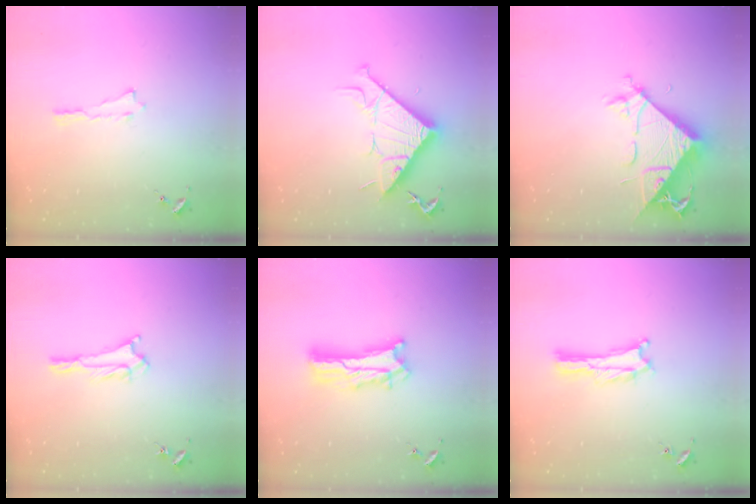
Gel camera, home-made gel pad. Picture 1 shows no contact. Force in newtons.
{"total": 10.7, "press": 10.7, "slide": 0.1}
{"total": 8.2, "press": 8.2, "slide": 0.7}
{"total": 1.7, "press": 1.7, "slide": 0.2}
{"total": 7.3, "press": 7.3, "slide": 0.7}
{"total": 0.0}